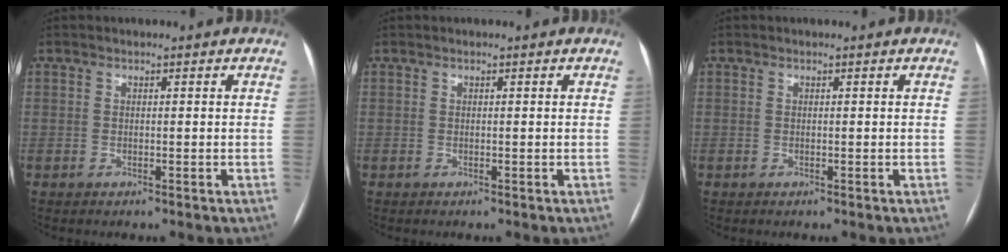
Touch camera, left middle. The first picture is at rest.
{"total": 0.0}
{"total": 0.0}